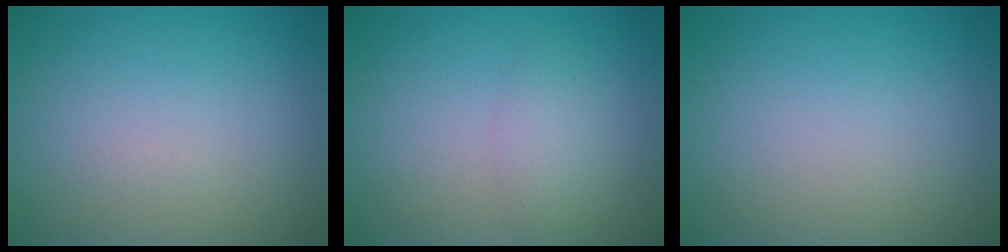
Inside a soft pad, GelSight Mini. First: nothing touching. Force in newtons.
{"total": 1.9, "press": 1.9, "slide": 0.1}
{"total": 0.0}